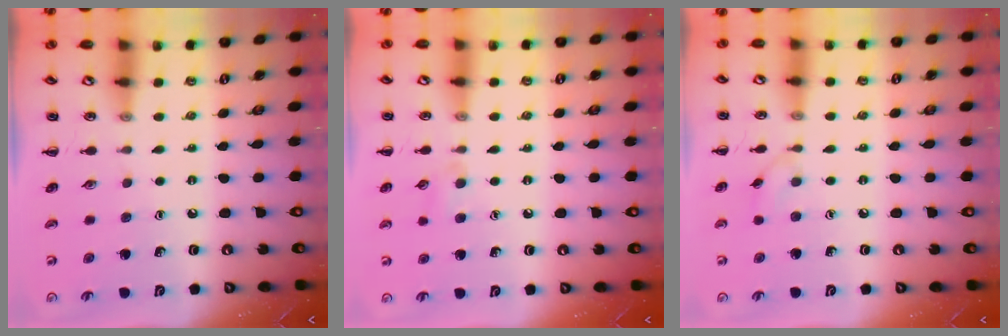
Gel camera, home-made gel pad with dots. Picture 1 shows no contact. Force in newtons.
{"total": 5.0, "press": 4.6, "slide": 1.8}
{"total": 3.8, "press": 3.6, "slide": 1.1}